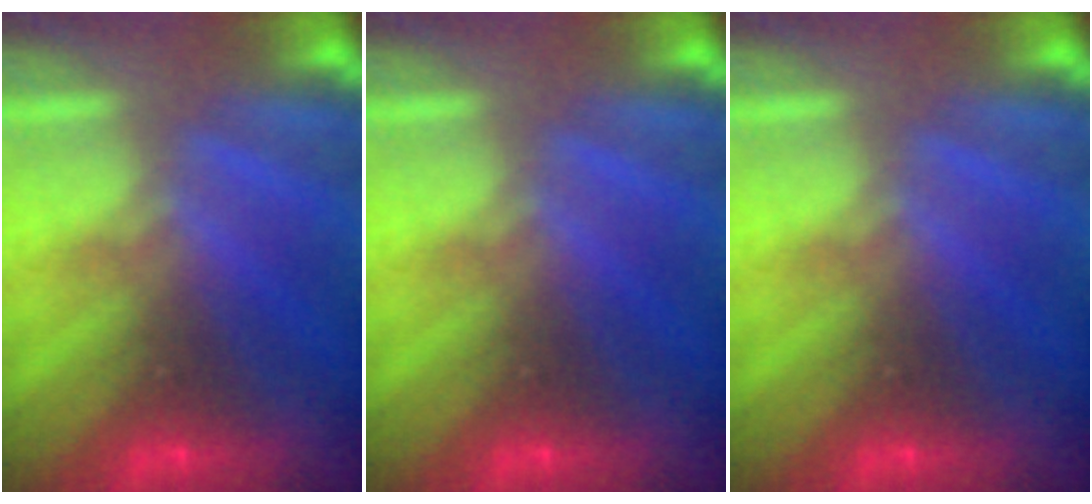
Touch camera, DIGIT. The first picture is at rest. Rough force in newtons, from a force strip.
{"total": 0.0}
{"total": 0.0}